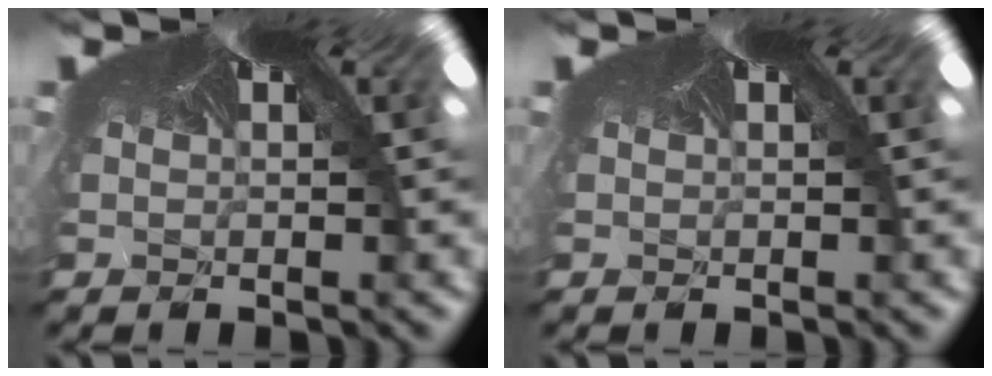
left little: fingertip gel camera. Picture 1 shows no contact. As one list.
[{"total": 0.0}]